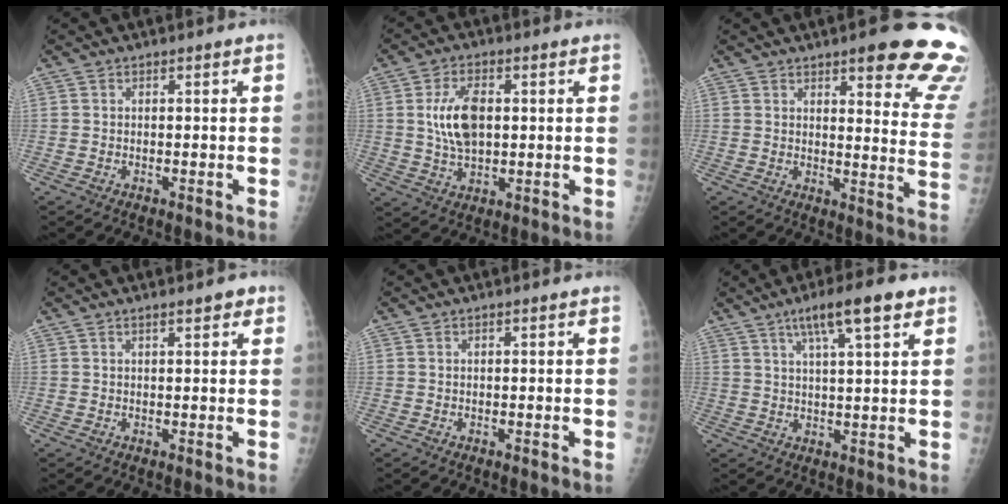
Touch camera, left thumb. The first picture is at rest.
{"total": 8.9, "force": [1.3, 4.9, 7.3], "torque": [-0.133, -0.002, 0.030]}
{"total": 18.8, "force": [13.0, 4.6, 12.7], "torque": [-0.118, -0.065, 0.144]}
{"total": 2.5, "force": [1.6, 0.7, 1.8], "torque": [-0.017, -0.004, 0.020]}
{"total": 0.0}
{"total": 9.8, "force": [5.6, 1.7, 7.9], "torque": [-0.126, -0.008, 0.090]}